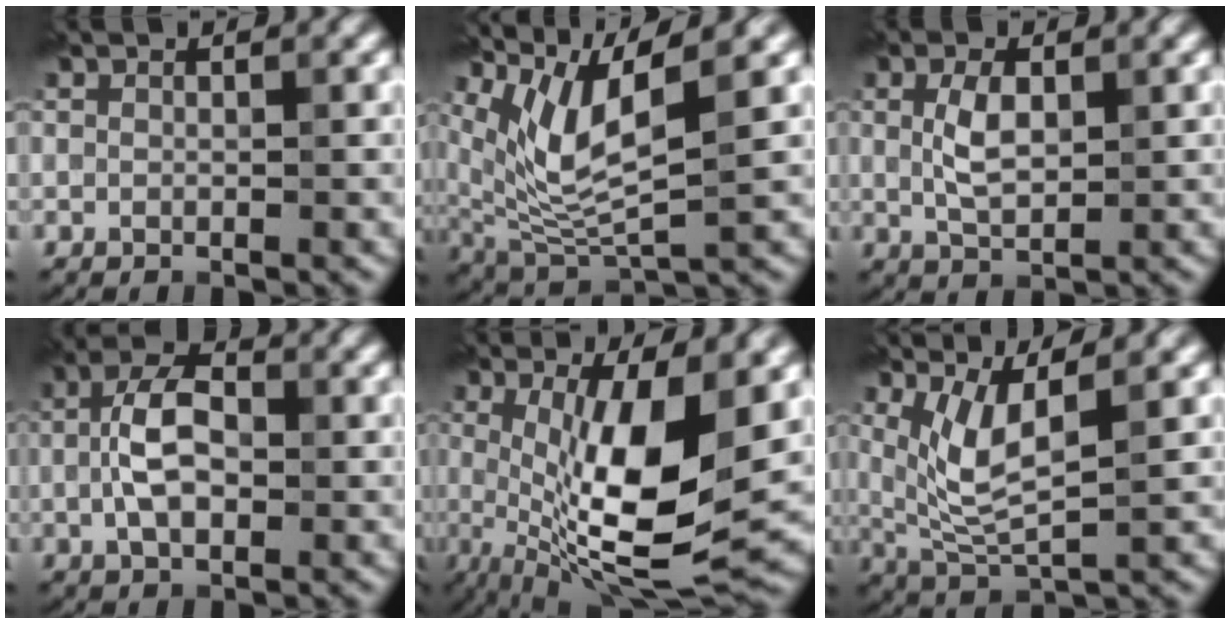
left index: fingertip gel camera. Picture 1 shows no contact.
{"total": 7.3, "force": [3.4, 1.9, 6.1], "torque": [-0.135, -0.007, 0.072]}
{"total": 3.3, "force": [0.7, 1.7, 2.8], "torque": [-0.064, 0.003, 0.016]}
{"total": 5.2, "force": [-0.2, 2.9, 4.3], "torque": [-0.083, 0.010, -0.012]}
{"total": 11.4, "force": [0.5, 3.1, 10.9], "torque": [-0.184, -0.014, 0.014]}
{"total": 4.8, "force": [1.7, 1.4, 4.3], "torque": [-0.098, -0.010, 0.042]}